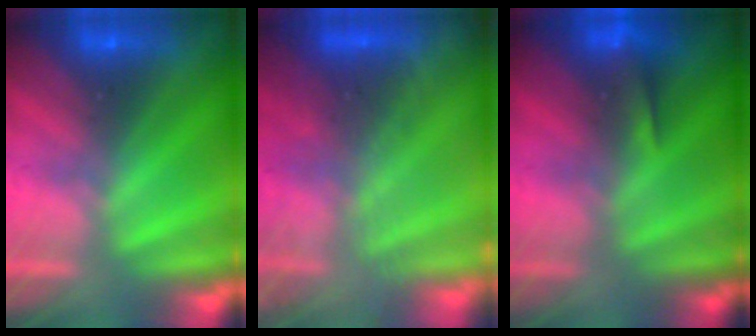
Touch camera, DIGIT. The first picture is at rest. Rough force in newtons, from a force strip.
{"total": 7.9}
{"total": 4.8}